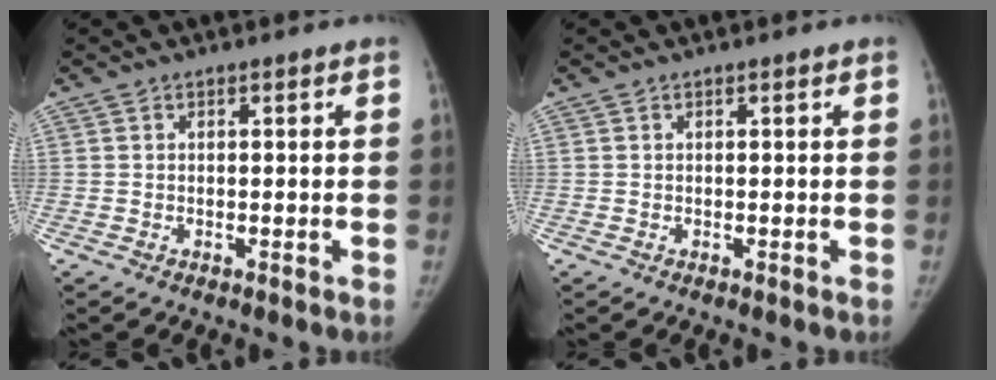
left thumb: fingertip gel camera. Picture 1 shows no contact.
{"total": 0.0}